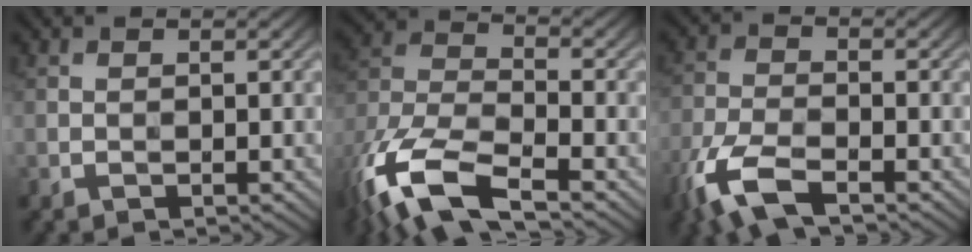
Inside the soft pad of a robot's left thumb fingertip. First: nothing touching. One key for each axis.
{"total": 13.6, "fx": -8.3, "fy": 5.2, "fz": 9.4, "tx": -0.223, "ty": -0.024, "tz": -0.174}
{"total": 8.2, "fx": -5.2, "fy": 2.8, "fz": 5.6, "tx": -0.131, "ty": -0.012, "tz": -0.116}